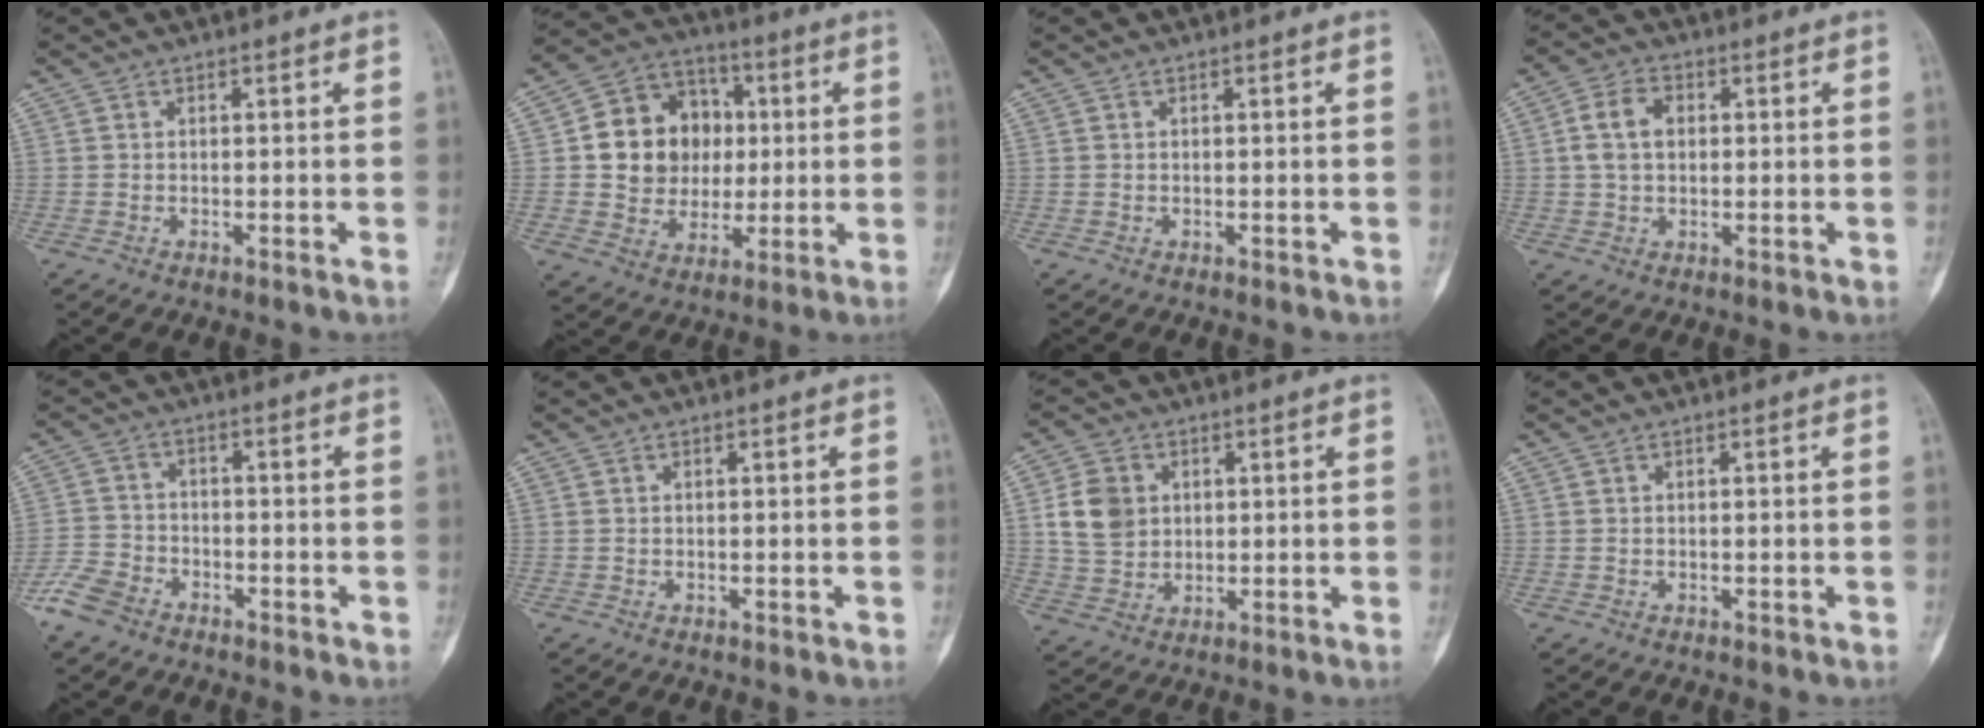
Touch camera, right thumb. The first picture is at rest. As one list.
[{"total": 15.7, "force": [1.4, 13.5, 7.8], "torque": [-0.080, 0.020, 0.029]}, {"total": 0.0}, {"total": 6.7, "force": [0.8, 4.9, 4.5], "torque": [-0.076, 0.013, 0.009]}, {"total": 6.7, "force": [-4.7, 4.1, 2.3], "torque": [-0.044, 0.014, -0.099]}, {"total": 0.0}, {"total": 8.8, "force": [1.7, 7.3, 4.7], "torque": [-0.065, -0.001, 0.034]}, {"total": 0.0}]